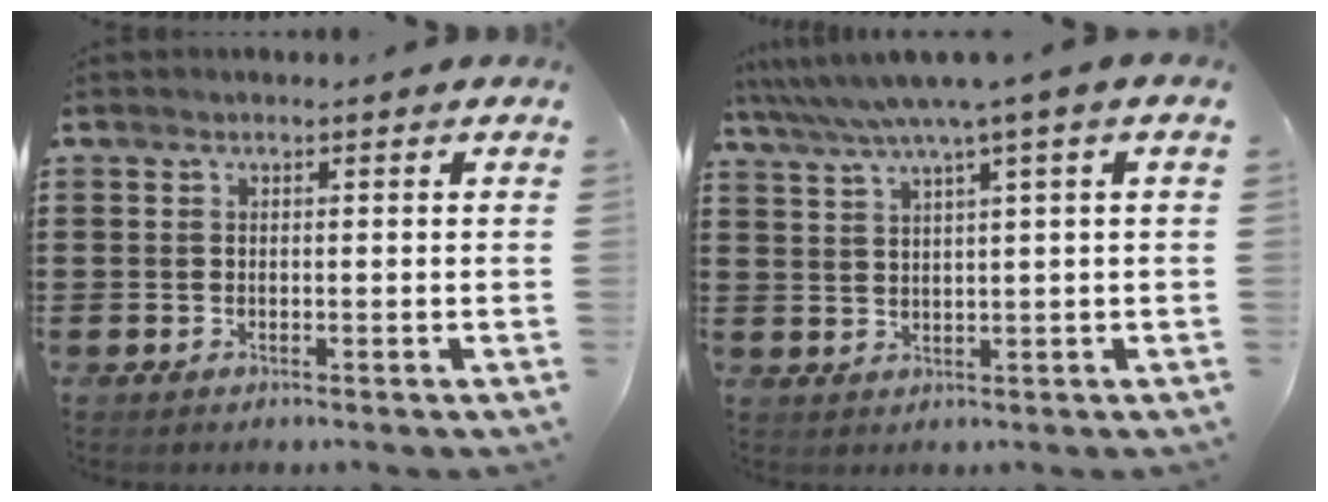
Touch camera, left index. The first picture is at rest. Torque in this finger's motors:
{"motor_torque": [1.42, -0.73, 0.88, 0.21]}